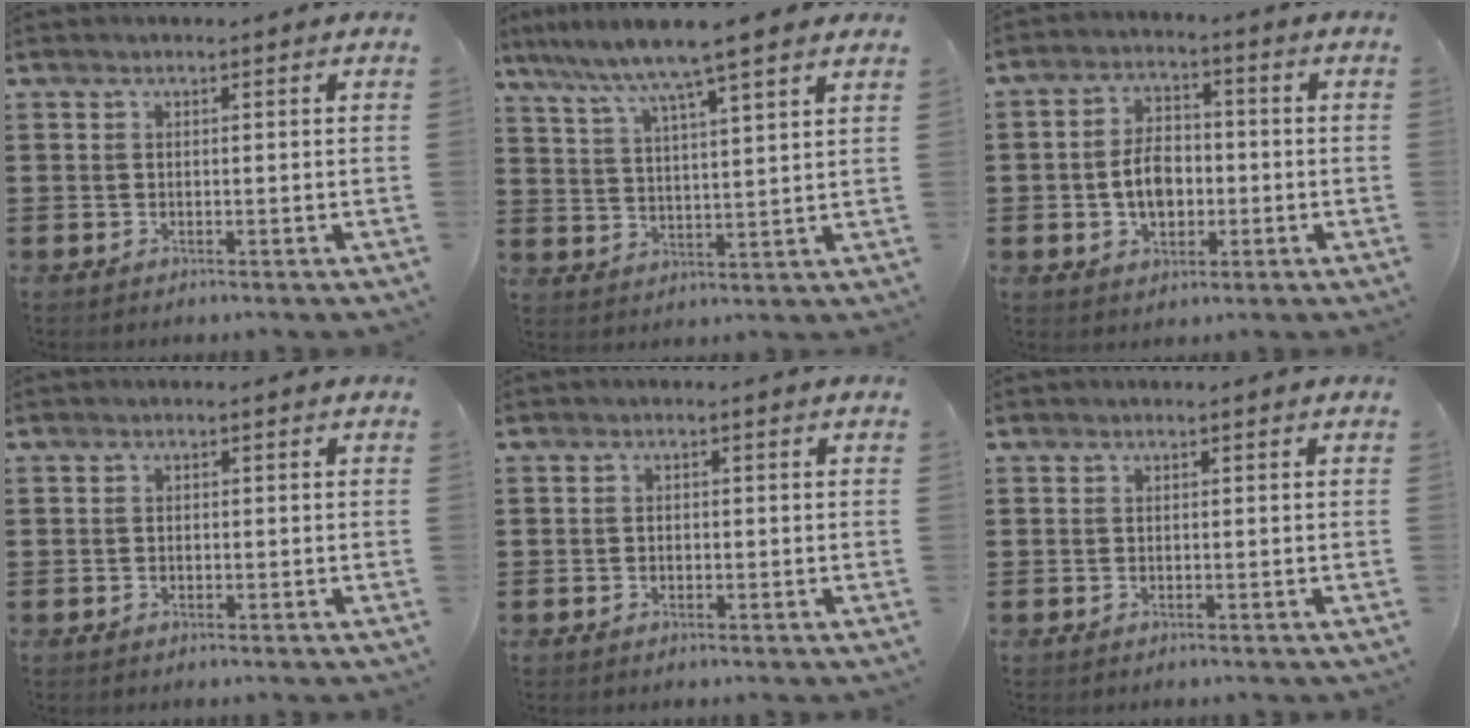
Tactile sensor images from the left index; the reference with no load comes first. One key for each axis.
{"total": 7.3, "fx": 6.1, "fy": -0.6, "fz": 3.9, "tx": -0.099, "ty": -0.032, "tz": 0.101}
{"total": 6.1, "fx": -1.0, "fy": 4.1, "fz": 4.5, "tx": -0.077, "ty": 0.003, "tz": -0.024}
{"total": 0.6, "fx": -0.2, "fy": 0.5, "fz": 0.2, "tx": -0.007, "ty": 0.002, "tz": -0.005}
{"total": 0.8, "fx": -0.2, "fy": 0.7, "fz": 0.3, "tx": -0.009, "ty": 0.003, "tz": -0.006}
{"total": 0.0}